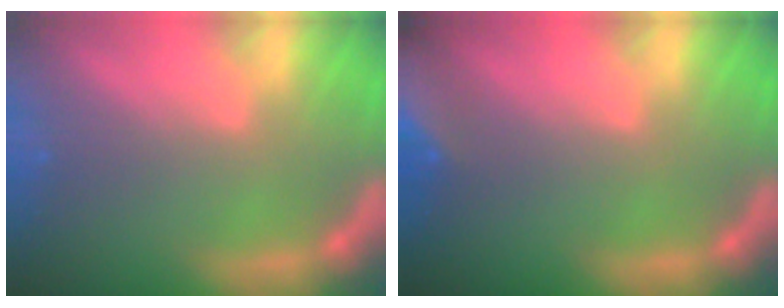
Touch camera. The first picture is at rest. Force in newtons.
{"total": 8.5}